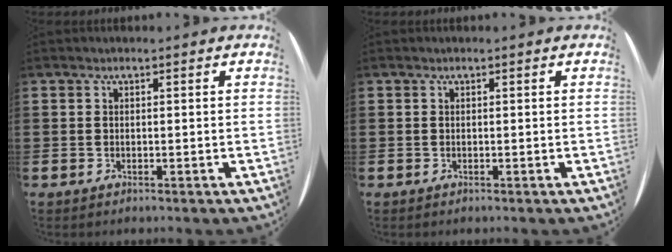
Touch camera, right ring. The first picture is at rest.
{"total": 0.0}